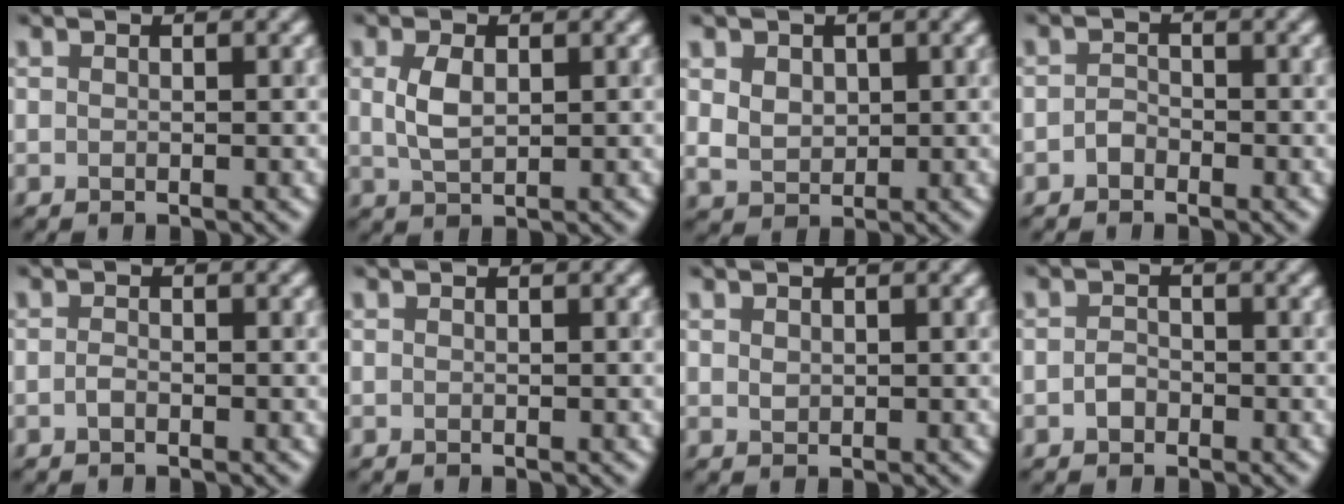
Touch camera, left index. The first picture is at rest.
{"total": 2.7, "force": [0.6, 1.5, 2.2], "torque": [-0.054, 0.001, 0.014]}
{"total": 2.7, "force": [1.0, 2.0, 1.5], "torque": [-0.030, 0.005, 0.017]}
{"total": 1.1, "force": [-0.7, 0.7, 0.4], "torque": [-0.009, 0.003, -0.015]}
{"total": 0.7, "force": [-0.4, 0.3, 0.5], "torque": [-0.012, 0.001, -0.009]}
{"total": 0.0}
{"total": 0.7, "force": [0.3, 0.5, 0.3], "torque": [-0.008, -0.002, 0.009]}
{"total": 1.2, "force": [-0.5, 1.0, 0.6], "torque": [-0.011, 0.001, -0.013]}